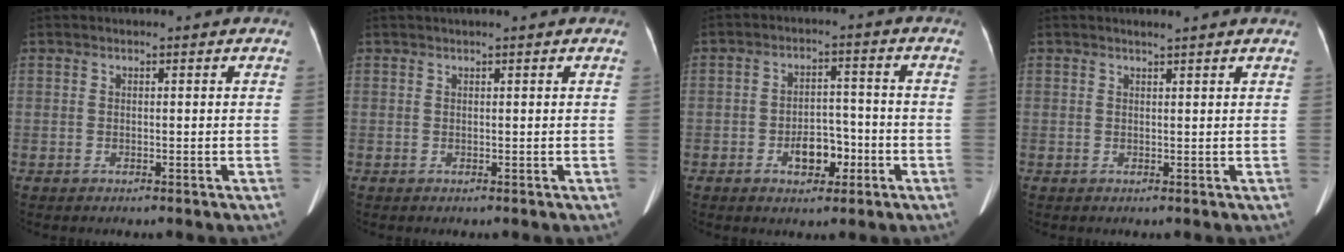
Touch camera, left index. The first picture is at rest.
{"total": 2.1, "force": [1.7, -0.3, 1.1], "torque": [-0.011, 0.026, 0.025]}
{"total": 5.6, "force": [-2.6, 3.2, 3.9], "torque": [-0.064, 0.012, -0.041]}
{"total": 1.9, "force": [1.7, -0.4, 0.8], "torque": [-0.011, 0.005, 0.024]}